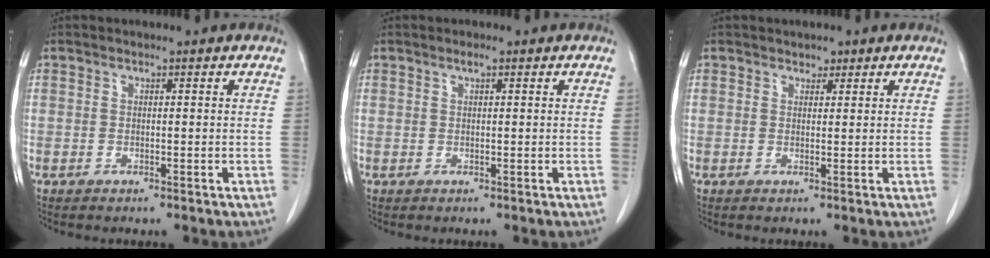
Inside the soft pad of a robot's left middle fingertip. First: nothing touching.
{"total": 0.8, "force": [0.5, 0.1, 0.6], "torque": [-0.011, 0.000, 0.007]}
{"total": 1.1, "force": [0.9, 0.7, 0.3], "torque": [-0.002, -0.004, 0.011]}